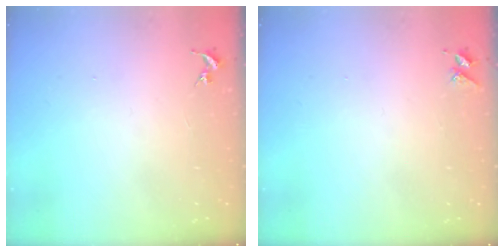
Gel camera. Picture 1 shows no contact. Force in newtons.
{"total": 3.8, "press": 3.8, "slide": 0.4}